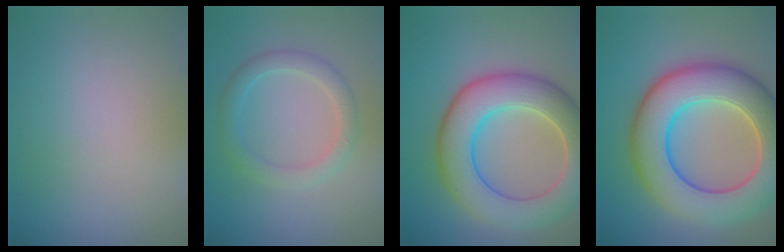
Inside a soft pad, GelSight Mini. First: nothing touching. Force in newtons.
{"total": 2.6, "press": 2.6, "slide": 0.1}
{"total": 8.5, "press": 8.5, "slide": 0.5}
{"total": 11.1, "press": 11.1, "slide": 0.8}